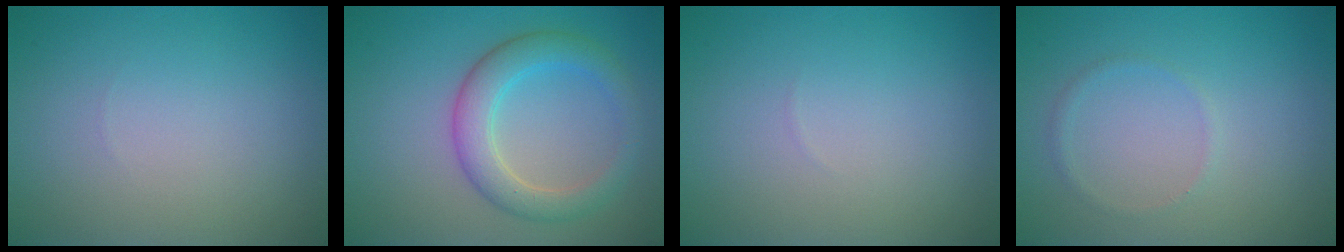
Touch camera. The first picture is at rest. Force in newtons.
{"total": 4.3, "press": 4.3, "slide": 0.2}
{"total": 0.0}
{"total": 0.8, "press": 0.8, "slide": 0.2}